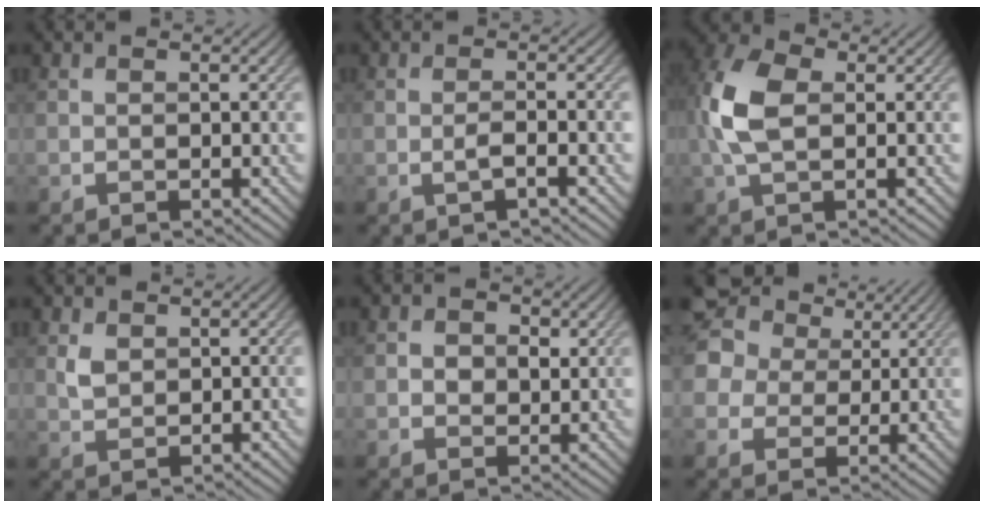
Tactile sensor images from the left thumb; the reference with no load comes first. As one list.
[{"total": 1.8, "force": [-0.6, 0.3, 1.7], "torque": [-0.036, 0.004, -0.017]}, {"total": 7.7, "force": [0.6, 4.2, 6.4], "torque": [-0.152, 0.010, -0.001]}, {"total": 2.0, "force": [1.0, 1.3, 1.2], "torque": [-0.031, -0.001, 0.022]}, {"total": 2.6, "force": [0.5, 2.1, 1.5], "torque": [-0.031, -0.002, 0.001]}, {"total": 12.3, "force": [6.5, 9.1, 5.2], "torque": [-0.168, 0.040, 0.123]}]